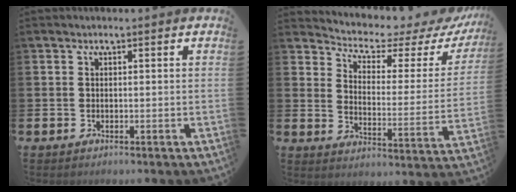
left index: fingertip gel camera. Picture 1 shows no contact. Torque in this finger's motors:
{"motor_torque": [0.98, -1.16, 0.25, 0.00]}